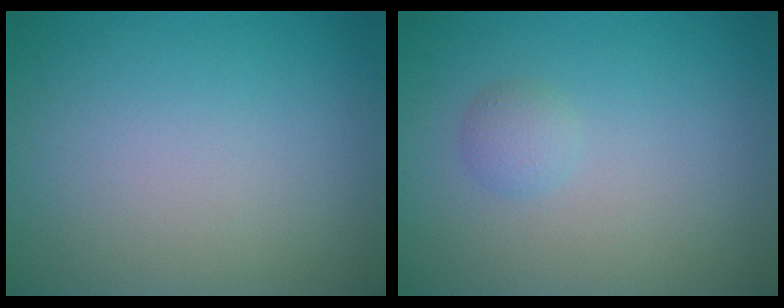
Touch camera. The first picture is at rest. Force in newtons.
{"total": 1.1, "press": 1.1, "slide": 0.0}